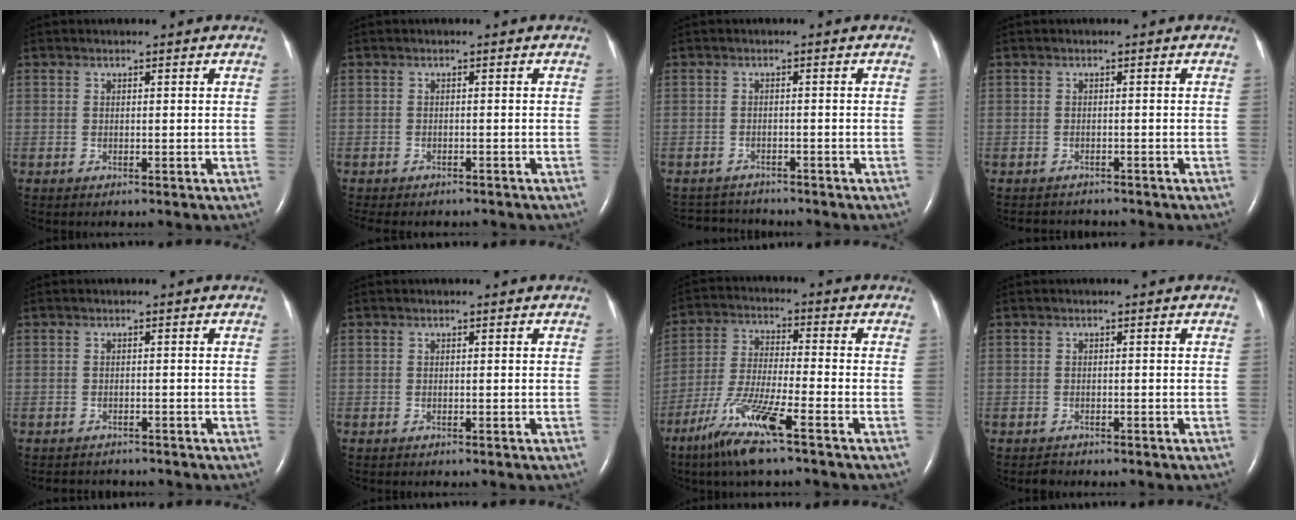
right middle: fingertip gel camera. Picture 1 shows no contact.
{"total": 7.8, "force": [-6.6, 2.7, 2.9], "torque": [-0.045, -0.001, -0.079]}
{"total": 3.9, "force": [-3.8, 0.6, -0.4], "torque": [0.000, -0.008, -0.058]}
{"total": 3.4, "force": [-3.2, 1.0, 0.4], "torque": [-0.006, -0.006, -0.042]}
{"total": 3.6, "force": [-3.4, 1.1, 0.4], "torque": [-0.006, -0.006, -0.045]}
{"total": 0.0}
{"total": 10.8, "force": [-6.8, 0.2, 8.4], "torque": [-0.179, -0.027, -0.133]}
{"total": 0.9, "force": [-0.8, 0.3, -0.2], "torque": [0.000, -0.003, -0.015]}